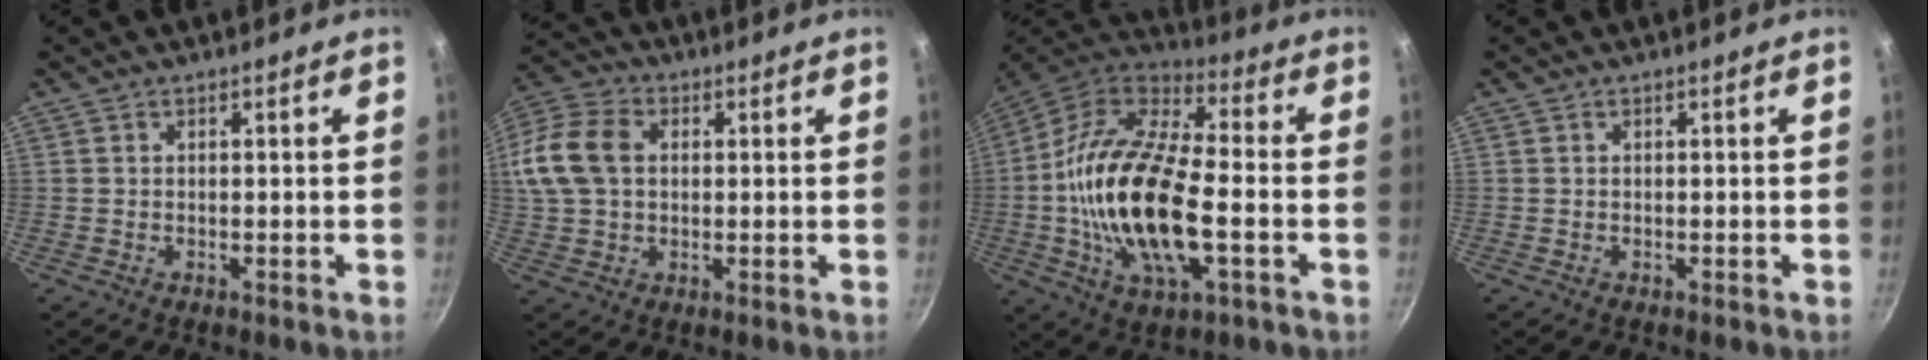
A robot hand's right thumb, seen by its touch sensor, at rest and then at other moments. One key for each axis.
{"total": 16.8, "fx": 2.7, "fy": 12.4, "fz": 11.0, "tx": -0.245, "ty": 0.032, "tz": 0.040}
{"total": 24.0, "fx": -3.4, "fy": 11.0, "fz": 21.1, "tx": -0.409, "ty": 0.027, "tz": -0.077}
{"total": 0.0}